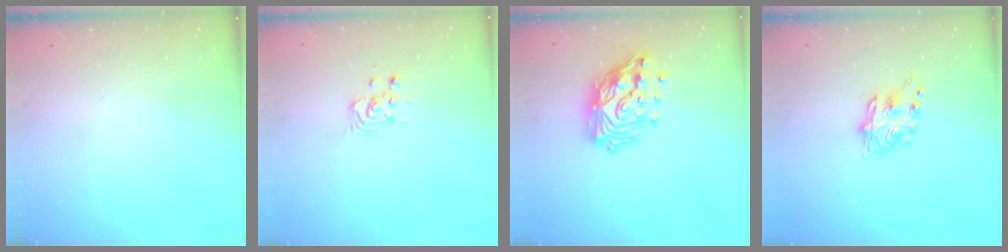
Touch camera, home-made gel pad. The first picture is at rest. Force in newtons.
{"total": 3.3, "press": 3.3, "slide": 0.2}
{"total": 18.2, "press": 18.1, "slide": 1.6}
{"total": 7.2, "press": 7.2, "slide": 0.4}